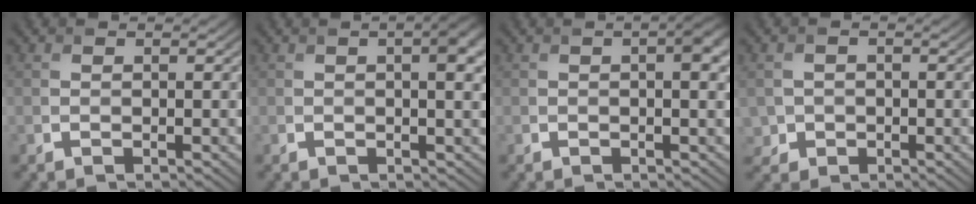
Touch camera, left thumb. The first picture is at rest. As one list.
[{"total": 4.0, "force": [0.6, 1.4, 3.7], "torque": [-0.048, 0.005, 0.011]}, {"total": 3.2, "force": [0.4, 1.4, 2.9], "torque": [-0.041, 0.006, 0.004]}, {"total": 2.7, "force": [-0.9, 2.5, 0.5], "torque": [-0.016, -0.005, -0.020]}]